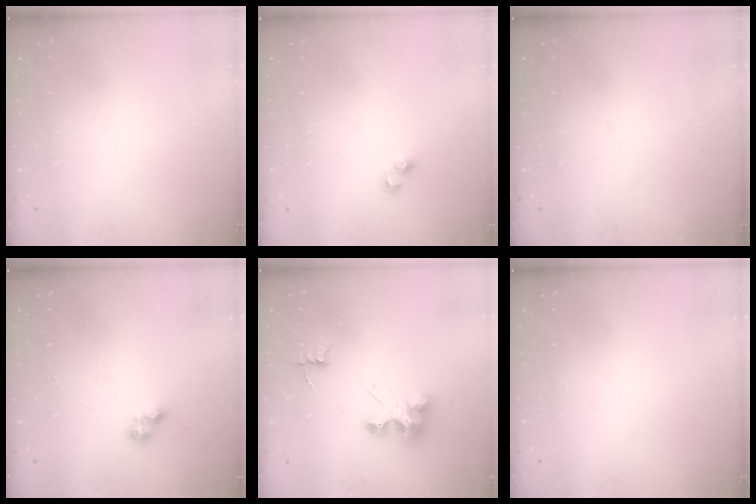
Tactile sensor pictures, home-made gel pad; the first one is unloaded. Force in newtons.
{"total": 2.3, "press": 2.3, "slide": 0.2}
{"total": 0.0}
{"total": 3.0, "press": 2.9, "slide": 0.5}
{"total": 6.8, "press": 6.8, "slide": 0.2}
{"total": 0.0}